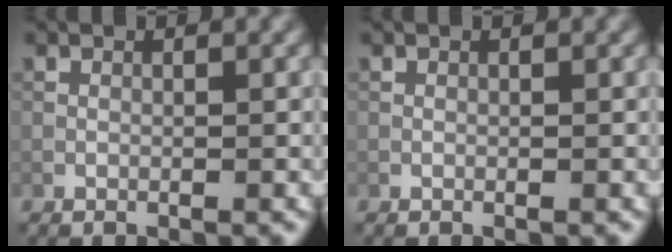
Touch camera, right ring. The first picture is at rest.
{"total": 0.0}